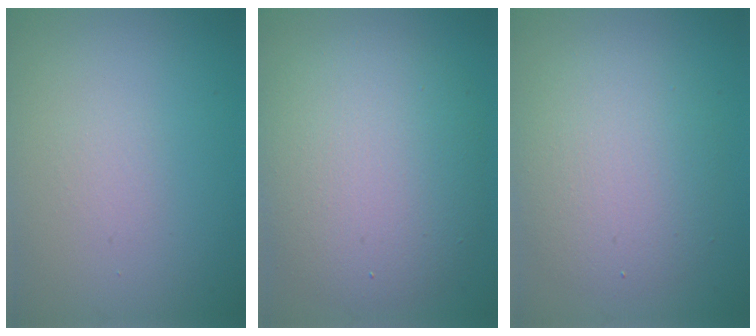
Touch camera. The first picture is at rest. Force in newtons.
{"total": 8.3, "press": 8.2, "slide": 0.5}
{"total": 4.9, "press": 4.9, "slide": 0.2}